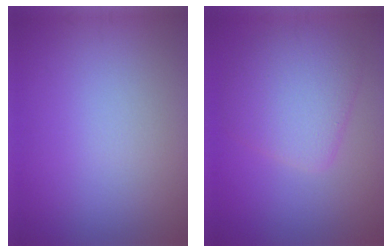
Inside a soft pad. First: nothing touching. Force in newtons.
{"total": 4.9, "press": 4.9, "slide": 0.3}